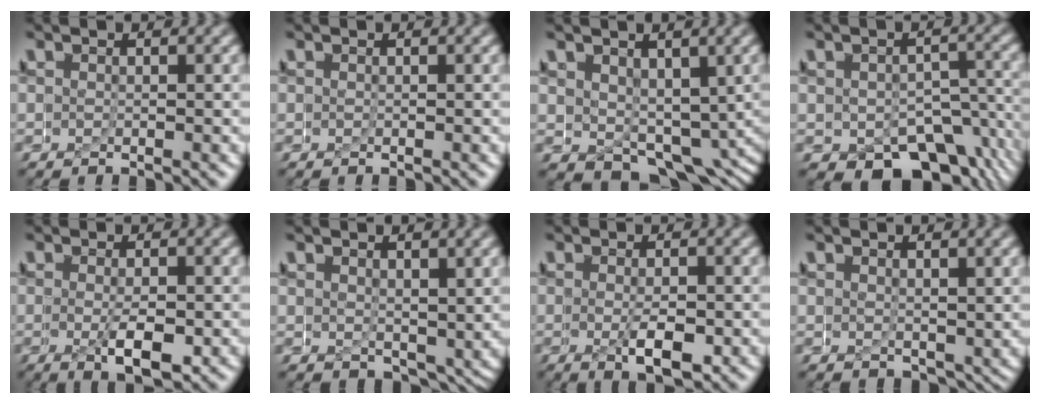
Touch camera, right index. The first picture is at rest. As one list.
[{"total": 0.0}, {"total": 6.4, "force": [-3.8, 4.2, 3.0], "torque": [-0.058, -0.034, -0.051]}, {"total": 7.3, "force": [-5.6, 3.7, 3.0], "torque": [-0.035, -0.025, -0.081]}, {"total": 3.2, "force": [-1.1, 1.0, 2.9], "torque": [-0.039, -0.017, -0.010]}, {"total": 1.7, "force": [-0.5, 1.2, 1.1], "torque": [-0.019, -0.020, 0.004]}, {"total": 2.9, "force": [-0.9, 1.0, 2.6], "torque": [-0.037, -0.015, -0.009]}, {"total": 1.2, "force": [0.6, 0.9, 0.6], "torque": [-0.014, -0.009, 0.016]}]